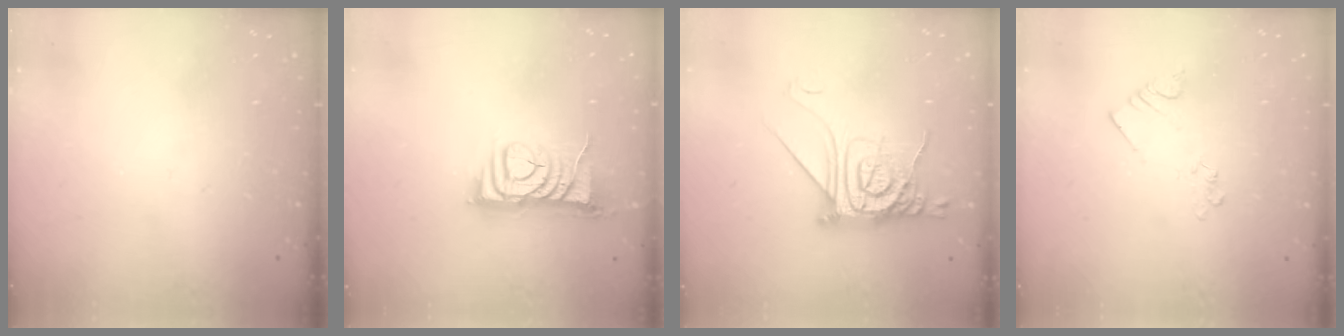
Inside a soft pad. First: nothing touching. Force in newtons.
{"total": 9.0, "press": 9.0, "slide": 0.4}
{"total": 15.6, "press": 15.5, "slide": 1.5}
{"total": 1.4, "press": 1.4, "slide": 0.1}